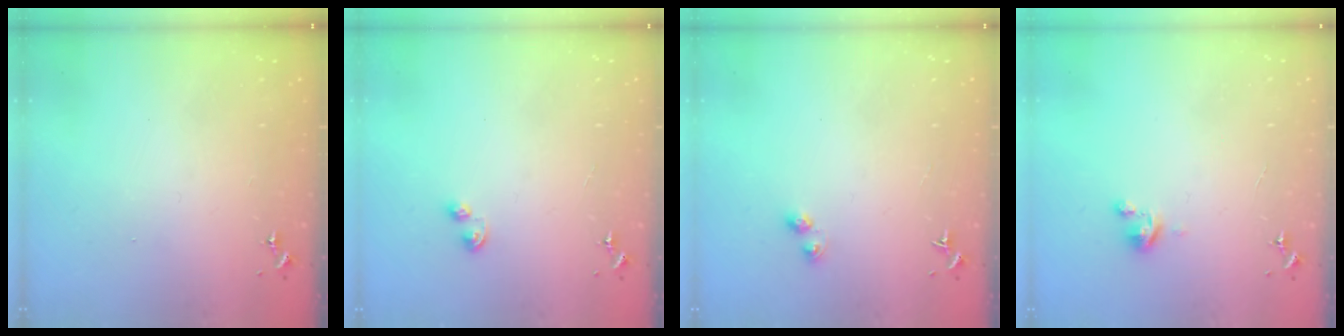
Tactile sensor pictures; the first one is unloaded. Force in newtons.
{"total": 3.0, "press": 3.0, "slide": 0.4}
{"total": 3.4, "press": 3.4, "slide": 0.1}
{"total": 2.8, "press": 2.8, "slide": 0.3}